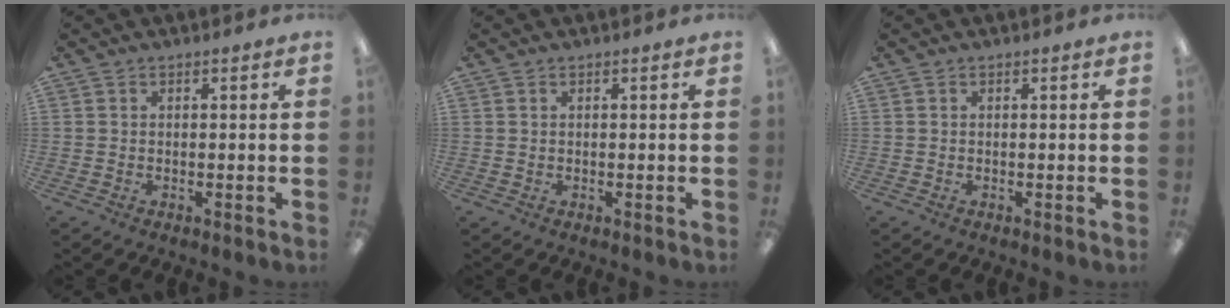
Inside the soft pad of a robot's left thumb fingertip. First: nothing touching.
{"total": 0.0}
{"total": 0.0}